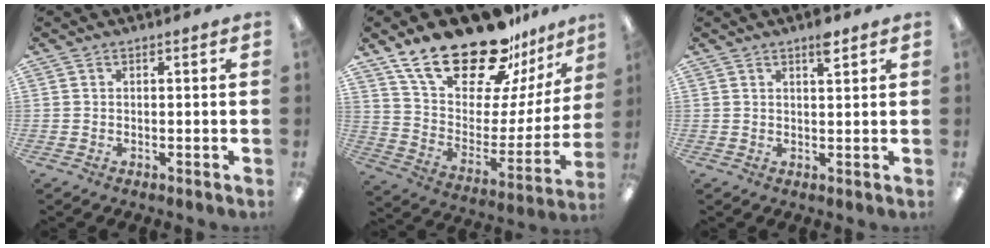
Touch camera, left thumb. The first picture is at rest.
{"total": 25.3, "force": [19.3, 9.7, 13.0], "torque": [-0.213, -0.133, 0.337]}
{"total": 3.6, "force": [2.6, 0.9, 2.4], "torque": [-0.030, -0.008, 0.039]}